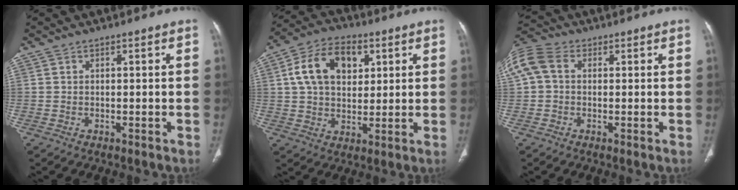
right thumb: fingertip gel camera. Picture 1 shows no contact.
{"total": 13.4, "force": [4.0, 8.9, 9.1], "torque": [-0.132, 0.003, 0.066]}
{"total": 9.6, "force": [1.6, 7.4, 5.9], "torque": [-0.146, 0.034, 0.024]}